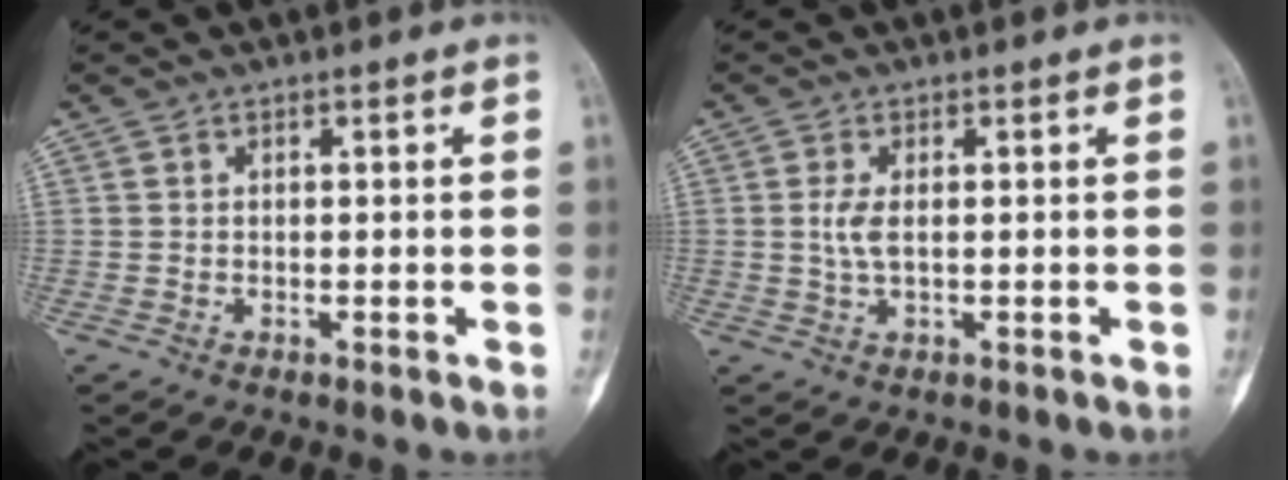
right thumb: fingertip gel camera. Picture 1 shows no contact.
{"total": 3.1, "force": [0.2, 1.5, 2.7], "torque": [-0.060, -0.003, 0.002]}